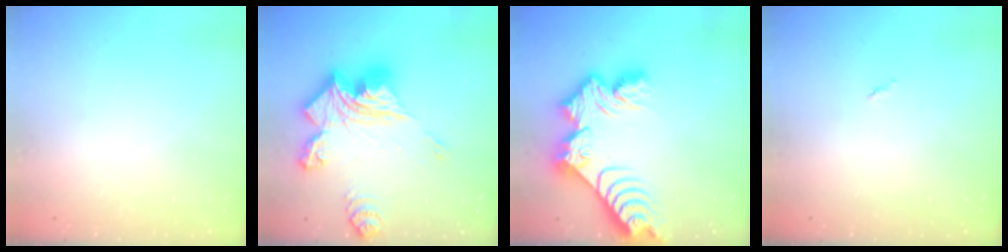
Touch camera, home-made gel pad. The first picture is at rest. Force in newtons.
{"total": 20.4, "press": 20.3, "slide": 2.4}
{"total": 15.0, "press": 14.9, "slide": 1.4}
{"total": 3.0, "press": 3.0, "slide": 0.2}